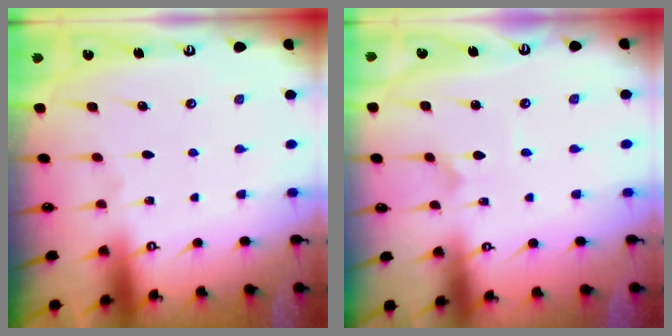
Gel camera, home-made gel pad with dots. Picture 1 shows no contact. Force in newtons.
{"total": 0.0}